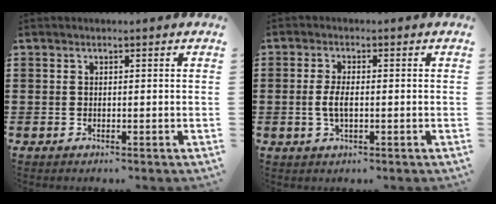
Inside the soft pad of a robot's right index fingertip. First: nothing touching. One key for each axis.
{"total": 3.2, "fx": -0.3, "fy": 1.2, "fz": 3.0, "tx": -0.069, "ty": -0.005, "tz": -0.011}